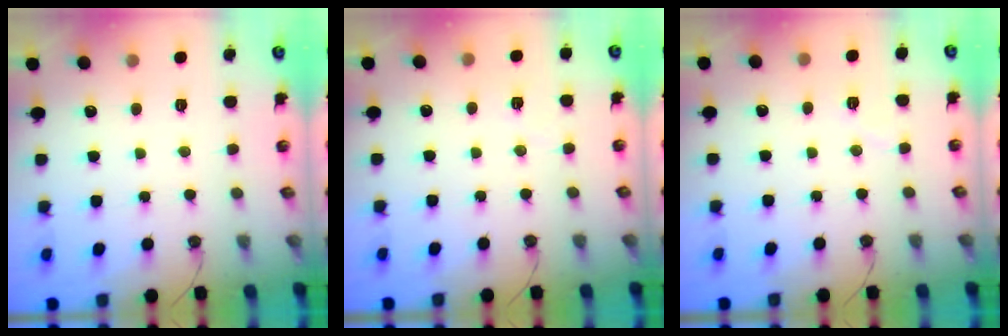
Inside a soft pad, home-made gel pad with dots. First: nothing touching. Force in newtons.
{"total": 2.9, "press": 2.8, "slide": 0.7}
{"total": 4.4, "press": 3.9, "slide": 1.9}